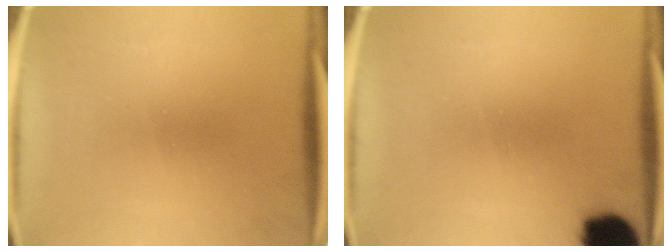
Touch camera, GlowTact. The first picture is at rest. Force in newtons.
{"total": 11.1}